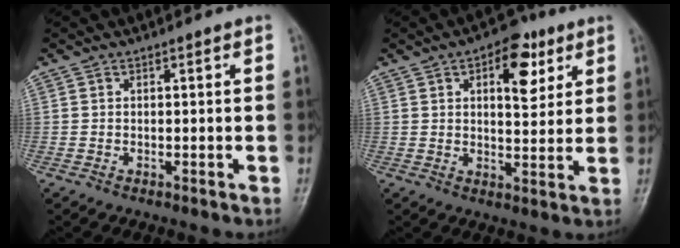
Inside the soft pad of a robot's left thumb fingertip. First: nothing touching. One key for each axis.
{"total": 9.4, "fx": 4.1, "fy": 4.8, "fz": 6.9, "tx": -0.065, "ty": -0.013, "tz": 0.051}